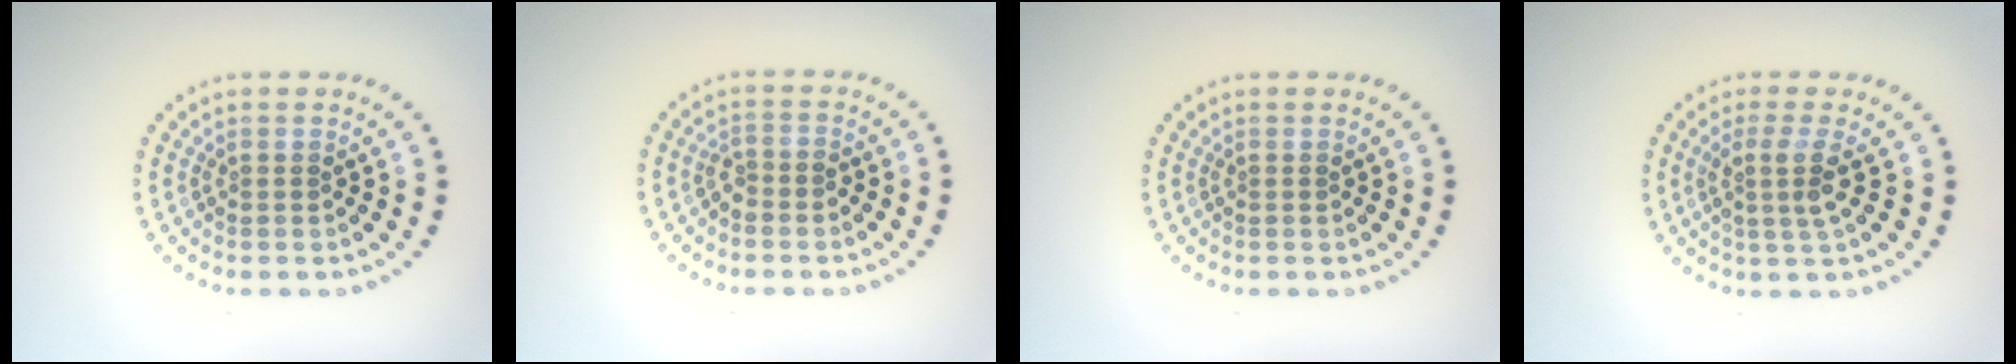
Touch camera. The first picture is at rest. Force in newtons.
{"total": 1.3, "press": 1.1, "slide": 0.7}
{"total": 0.0}
{"total": 2.7, "press": 2.0, "slide": 1.8}